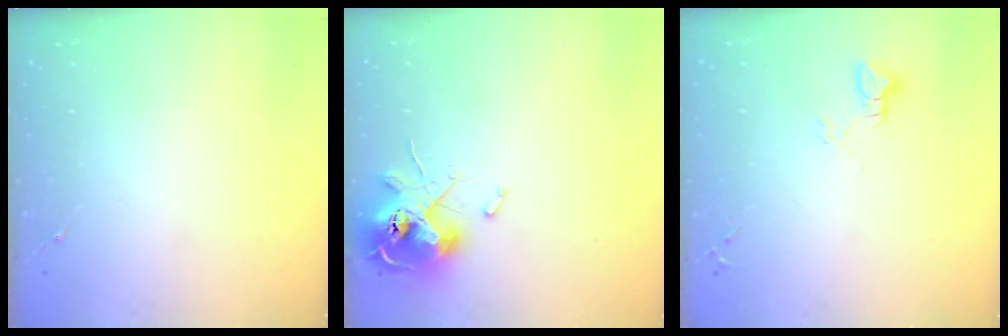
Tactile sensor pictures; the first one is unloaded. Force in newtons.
{"total": 13.7, "press": 13.6, "slide": 1.8}
{"total": 2.8, "press": 2.8, "slide": 0.2}